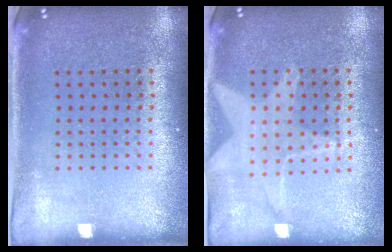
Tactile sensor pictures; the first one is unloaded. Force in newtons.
{"total": 1.1, "press": 1.1, "slide": 0.1}